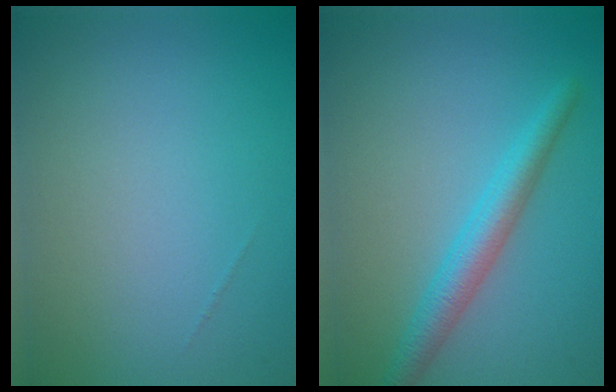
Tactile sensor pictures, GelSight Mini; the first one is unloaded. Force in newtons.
{"total": 3.3, "press": 3.3, "slide": 0.2}